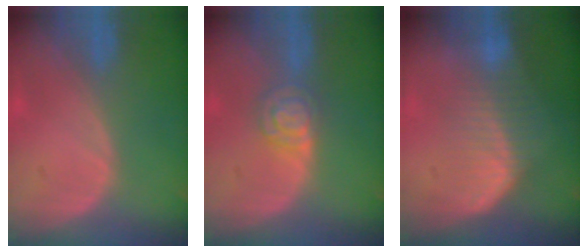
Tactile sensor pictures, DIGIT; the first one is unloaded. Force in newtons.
{"total": 4.9, "press": 4.2, "slide": 2.5}
{"total": 6.8, "press": 6.4, "slide": 2.3}